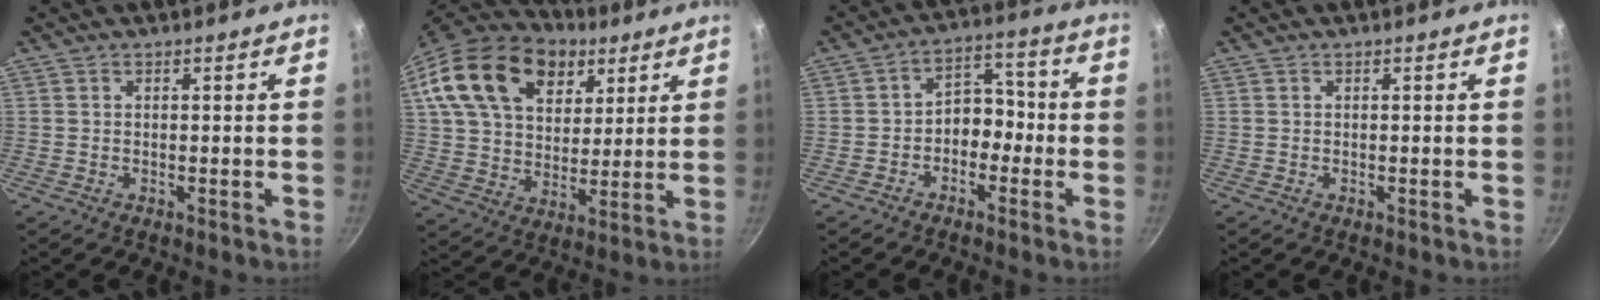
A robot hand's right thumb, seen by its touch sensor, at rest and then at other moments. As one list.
[{"total": 24.0, "force": [12.0, 15.5, 13.8], "torque": [-0.229, -0.013, 0.210]}, {"total": 6.6, "force": [-2.0, 4.9, 3.9], "torque": [-0.008, 0.041, -0.043]}, {"total": 0.0}]